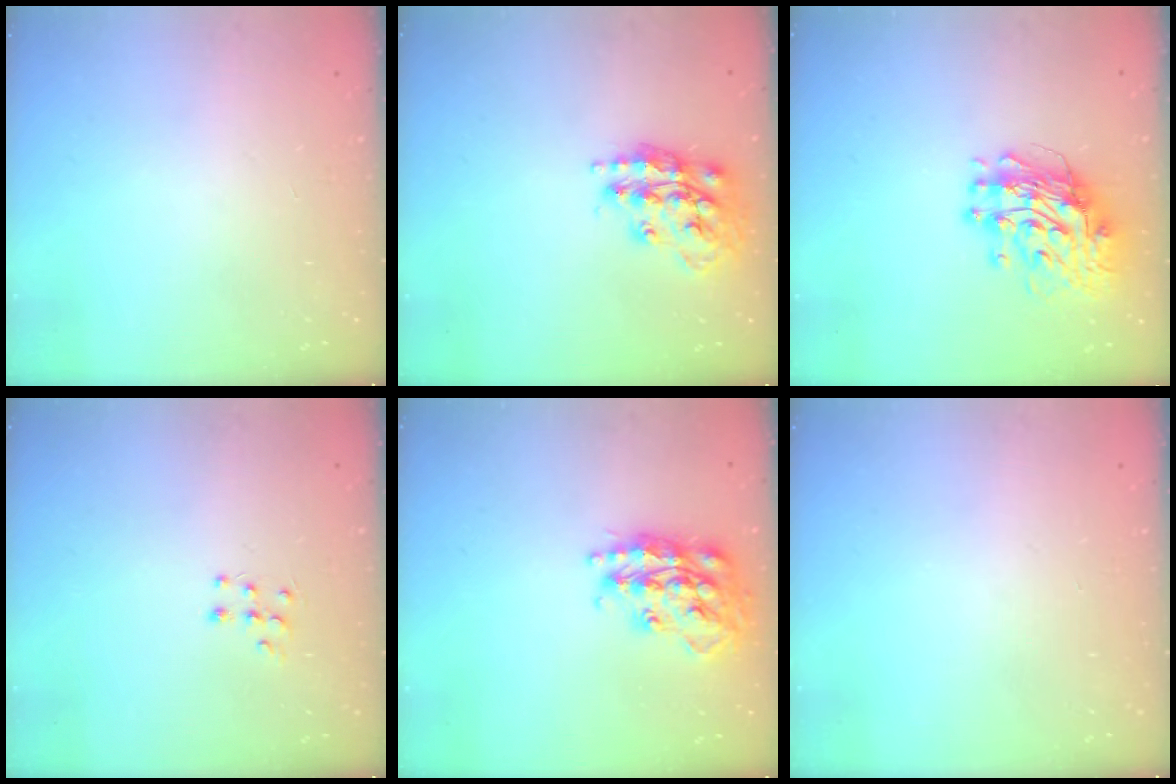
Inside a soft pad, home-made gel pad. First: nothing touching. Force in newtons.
{"total": 17.3, "press": 17.2, "slide": 1.7}
{"total": 11.7, "press": 11.7, "slide": 1.1}
{"total": 6.4, "press": 6.3, "slide": 0.8}
{"total": 19.5, "press": 19.4, "slide": 1.3}
{"total": 0.6, "press": 0.0, "slide": 0.6}